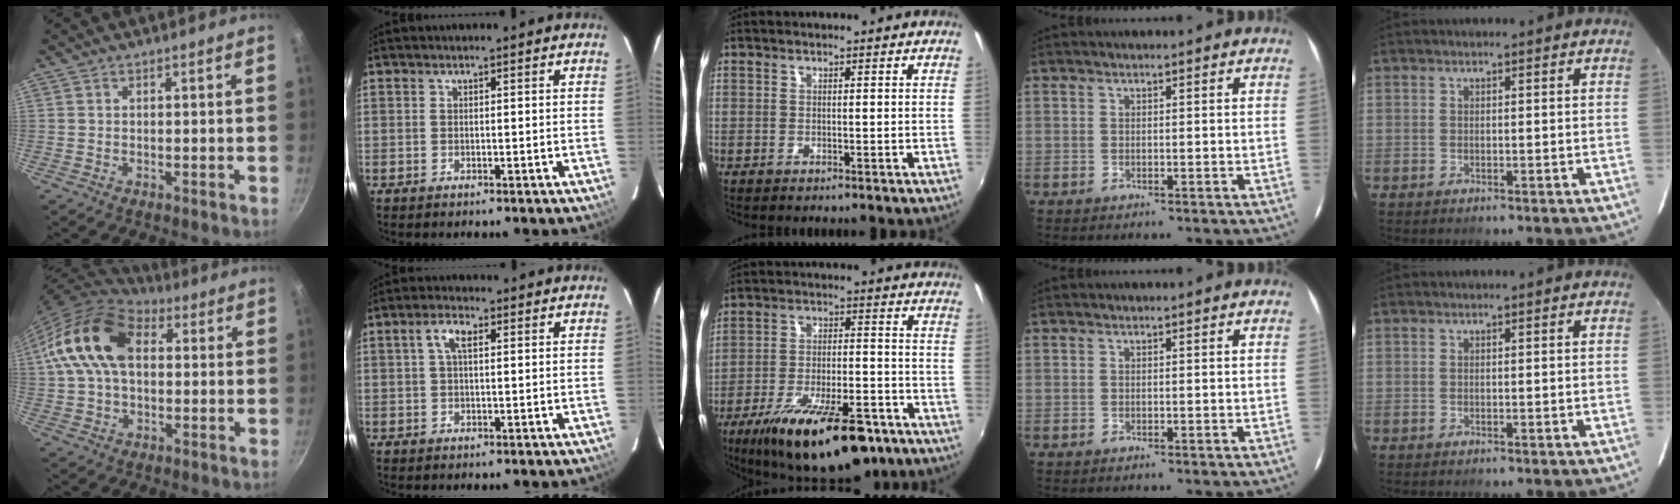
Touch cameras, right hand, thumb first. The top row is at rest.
{"thumb": {"total": 16.5, "force": [2.6, 10.9, 12.0], "torque": [-0.206, 0.025, 0.029]}, "index": {"total": 3.3, "force": [0.9, 1.4, 2.9], "torque": [-0.058, 0.011, 0.017]}, "middle": {"total": 20.8, "force": [-14.0, 6.8, 13.8], "torque": [-0.236, -0.032, -0.206]}}